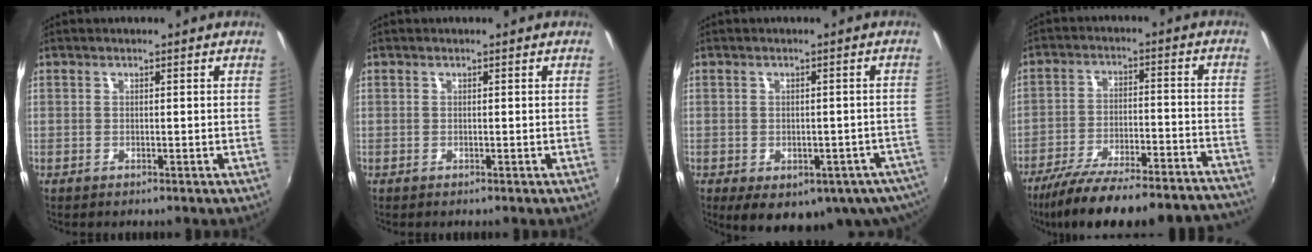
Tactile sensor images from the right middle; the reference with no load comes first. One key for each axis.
{"total": 0.0}
{"total": 14.2, "fx": -8.2, "fy": 7.8, "fz": 8.6, "tx": -0.143, "ty": -0.024, "tz": -0.085}
{"total": 27.2, "fx": -24.3, "fy": 4.0, "fz": 11.5, "tx": -0.190, "ty": -0.035, "tz": -0.333}